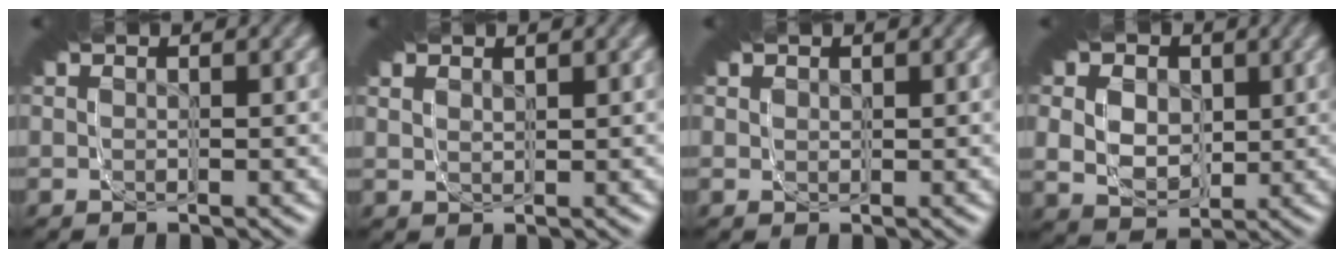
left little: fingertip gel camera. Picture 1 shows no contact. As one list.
[{"total": 1.6, "force": [0.8, 1.3, 0.6], "torque": [-0.023, 0.009, 0.008]}, {"total": 0.9, "force": [0.5, 0.7, -0.2], "torque": [-0.002, 0.000, 0.006]}, {"total": 8.6, "force": [2.3, 7.7, 3.2], "torque": [-0.054, 0.010, 0.013]}]